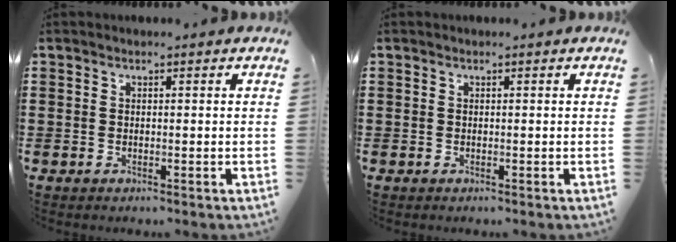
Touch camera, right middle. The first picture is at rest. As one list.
[{"total": 0.0}]